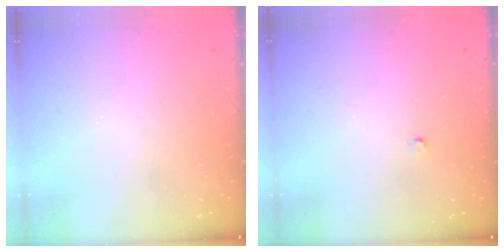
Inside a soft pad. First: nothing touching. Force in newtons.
{"total": 2.0, "press": 2.0, "slide": 0.3}